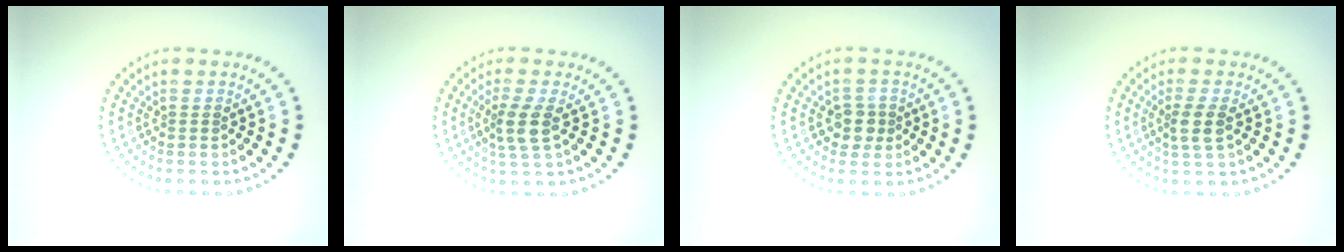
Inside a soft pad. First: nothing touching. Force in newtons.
{"total": 2.7, "press": 2.2, "slide": 1.5}
{"total": 2.1, "press": 1.9, "slide": 0.8}
{"total": 2.3, "press": 2.0, "slide": 1.1}